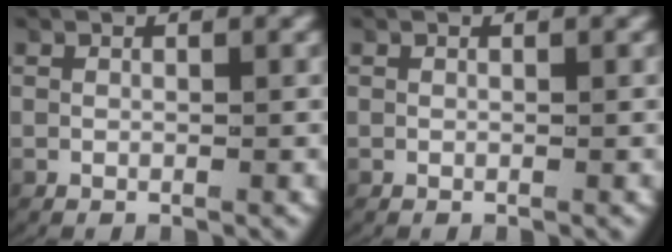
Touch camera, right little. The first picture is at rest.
{"total": 0.0}